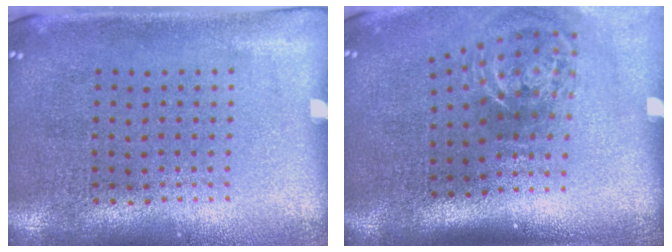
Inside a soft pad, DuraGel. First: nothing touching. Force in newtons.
{"total": 2.2, "press": 1.3, "slide": 1.8}